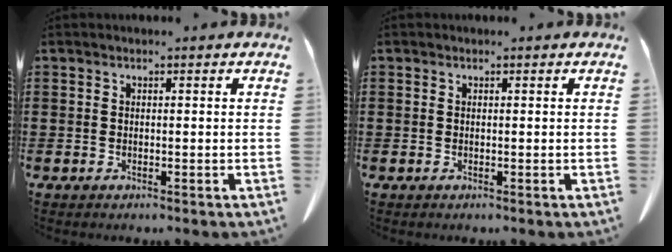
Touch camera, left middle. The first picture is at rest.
{"total": 0.0}